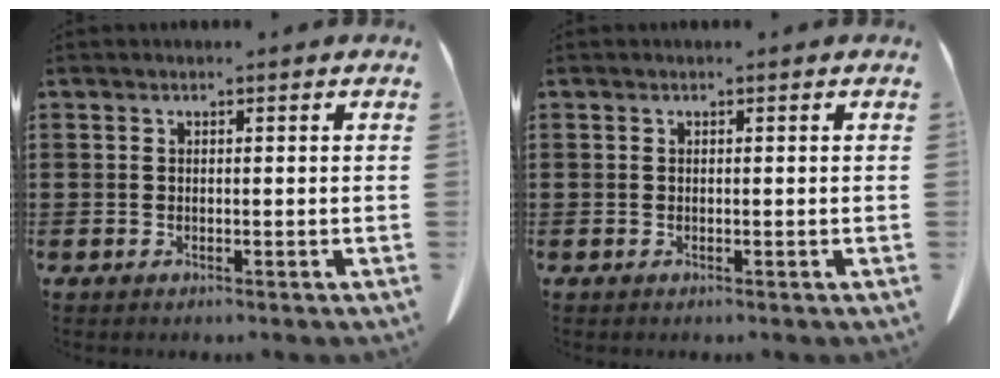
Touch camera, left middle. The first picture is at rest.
{"total": 0.0}